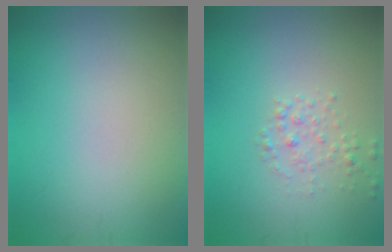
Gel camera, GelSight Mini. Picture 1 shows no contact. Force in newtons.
{"total": 1.4, "press": 1.4, "slide": 0.0}